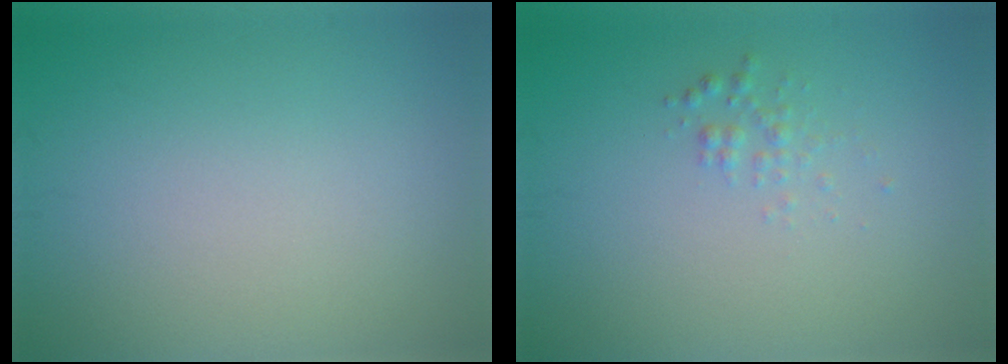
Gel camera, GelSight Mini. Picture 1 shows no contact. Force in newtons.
{"total": 1.0, "press": 1.0, "slide": 0.0}